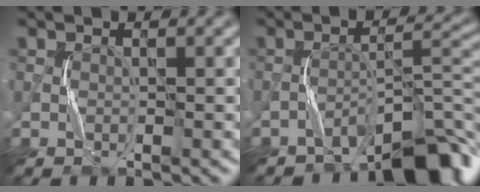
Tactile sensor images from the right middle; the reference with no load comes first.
{"total": 6.4, "force": [-5.2, 1.5, 3.4], "torque": [-0.033, 0.017, -0.085]}